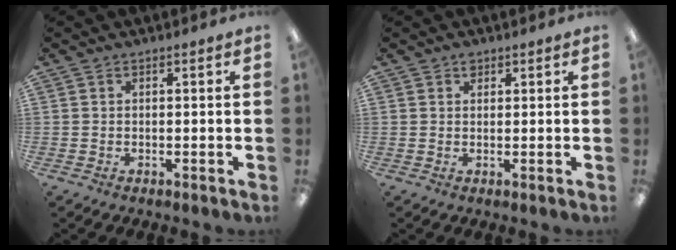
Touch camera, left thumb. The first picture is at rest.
{"total": 1.4, "force": [1.0, 0.9, 0.5], "torque": [-0.002, -0.003, 0.017]}